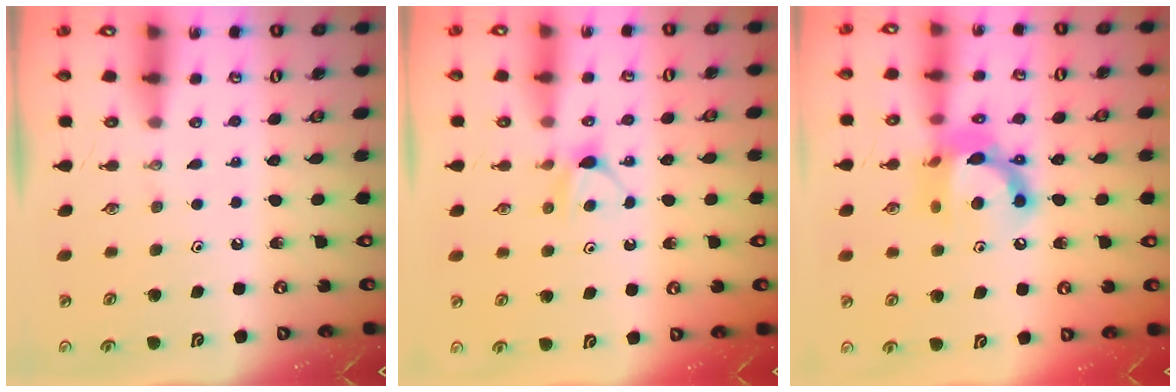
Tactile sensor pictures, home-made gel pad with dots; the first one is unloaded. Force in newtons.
{"total": 4.1, "press": 4.1, "slide": 0.5}
{"total": 13.7, "press": 13.7, "slide": 0.9}